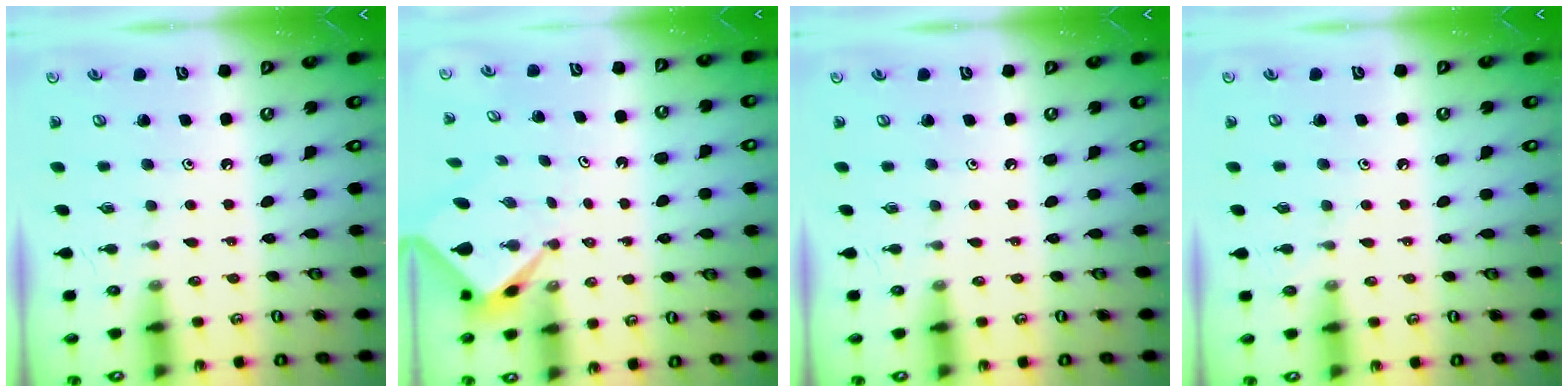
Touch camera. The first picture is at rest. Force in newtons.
{"total": 2.1, "press": 2.1, "slide": 0.2}
{"total": 0.0}
{"total": 2.4, "press": 2.4, "slide": 0.4}